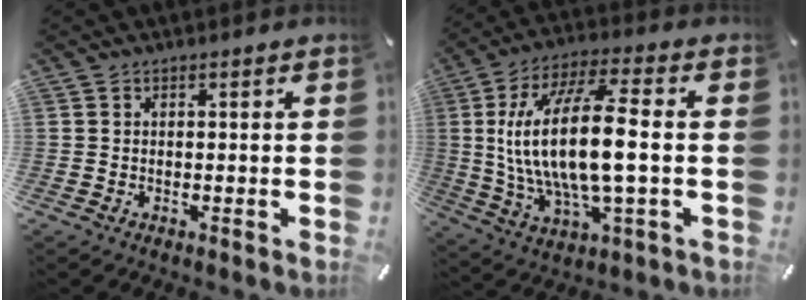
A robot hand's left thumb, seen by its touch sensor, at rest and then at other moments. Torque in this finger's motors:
{"motor_torque": [0.81, 0.74, 2.34, -0.43, 0.35]}